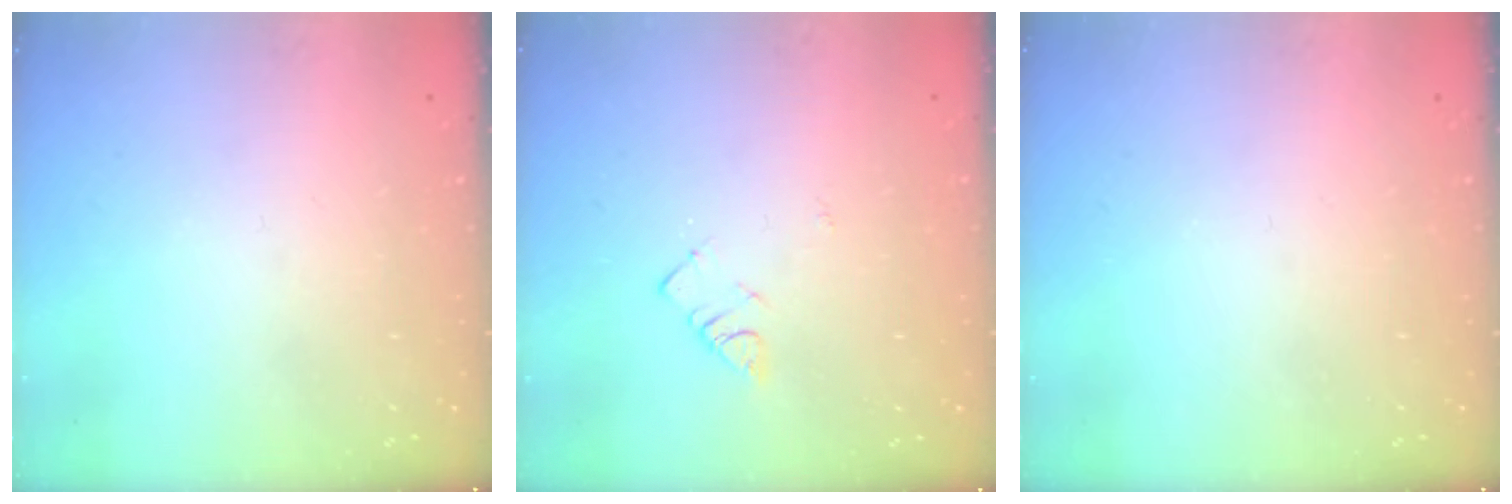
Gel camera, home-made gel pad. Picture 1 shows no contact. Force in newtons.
{"total": 2.9, "press": 2.9, "slide": 0.5}
{"total": 0.0}